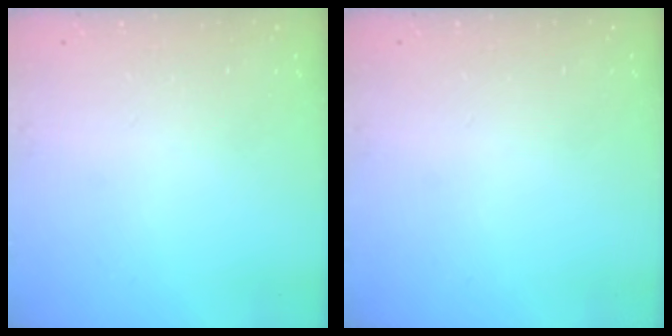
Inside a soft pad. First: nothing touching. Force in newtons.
{"total": 0.0}